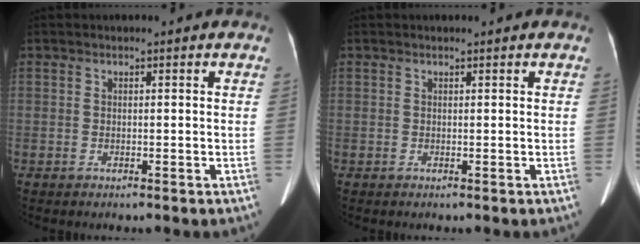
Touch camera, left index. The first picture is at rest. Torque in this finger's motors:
{"motor_torque": [-0.91, 0.74, -0.22, 0.00]}